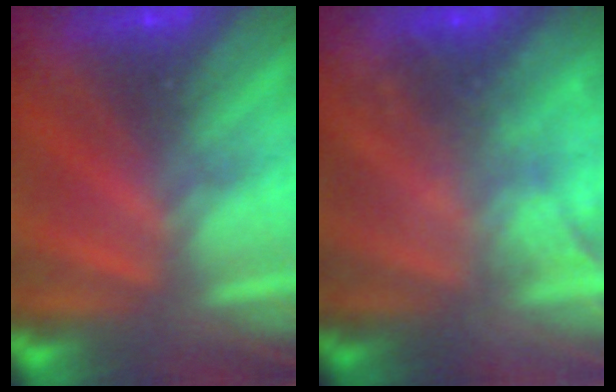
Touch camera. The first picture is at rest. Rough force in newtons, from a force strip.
{"total": 2.2}